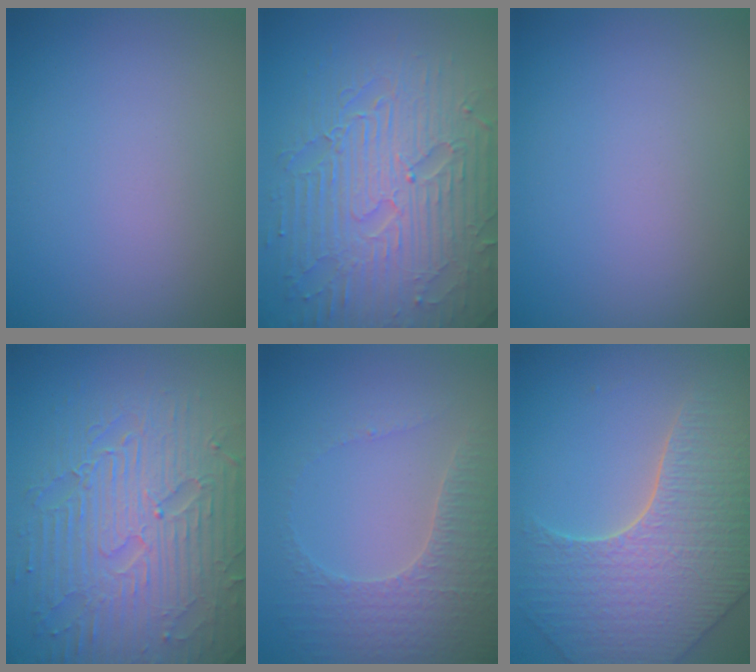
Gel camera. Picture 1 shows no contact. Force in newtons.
{"total": 8.9, "press": 6.3, "slide": 6.3}
{"total": 0.0}
{"total": 8.9, "press": 6.3, "slide": 6.3}
{"total": 3.3, "press": 3.2, "slide": 0.9}
{"total": 6.4, "press": 5.7, "slide": 3.1}